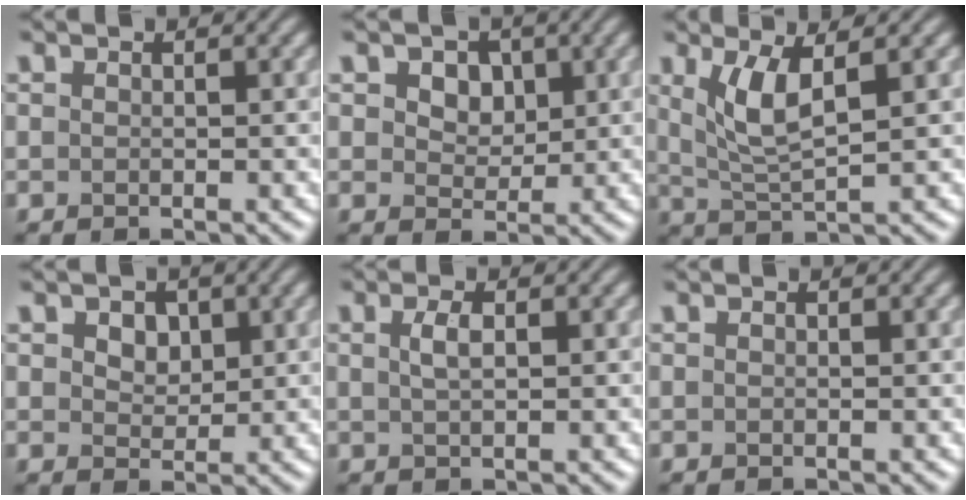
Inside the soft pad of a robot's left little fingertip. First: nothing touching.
{"total": 4.0, "force": [1.6, 2.8, 2.3], "torque": [-0.047, 0.004, 0.020]}
{"total": 4.0, "force": [1.5, 1.1, 3.5], "torque": [-0.080, -0.006, 0.035]}
{"total": 2.9, "force": [1.2, 2.1, 1.7], "torque": [-0.030, 0.008, 0.011]}
{"total": 1.5, "force": [0.4, 0.6, 1.4], "torque": [-0.031, 0.003, 0.008]}
{"total": 0.0}